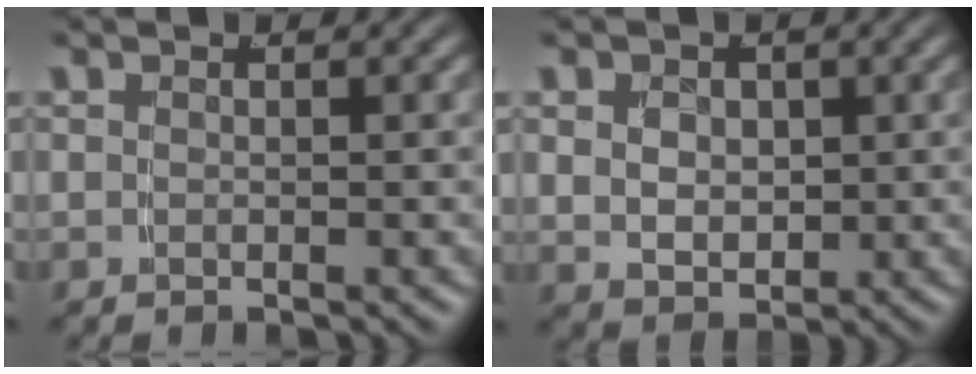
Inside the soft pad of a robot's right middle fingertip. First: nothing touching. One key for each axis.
{"total": 3.9, "fx": 0.5, "fy": 2.9, "fz": 2.5, "tx": -0.049, "ty": -0.023, "tz": 0.022}